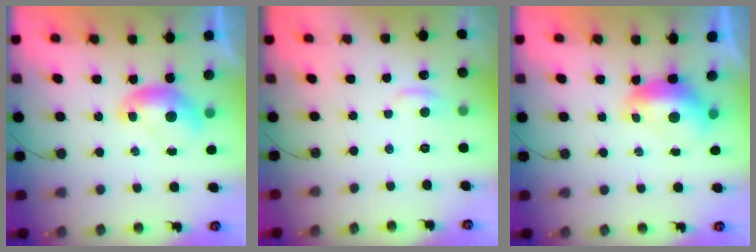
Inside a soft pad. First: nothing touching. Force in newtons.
{"total": 0.8, "press": 0.2, "slide": 0.8}
{"total": 1.6, "press": 1.4, "slide": 0.7}